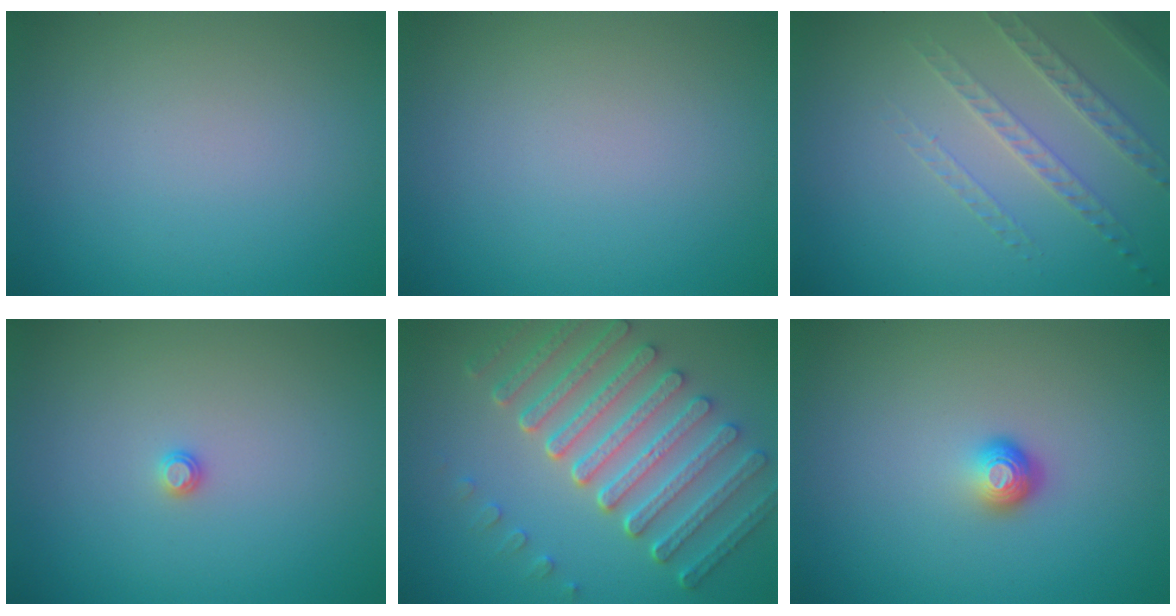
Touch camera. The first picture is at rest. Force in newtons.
{"total": 0.0}
{"total": 1.9, "press": 1.7, "slide": 0.8}
{"total": 0.6, "press": 0.6, "slide": 0.2}
{"total": 7.5, "press": 5.6, "slide": 4.9}
{"total": 1.8, "press": 1.2, "slide": 1.3}